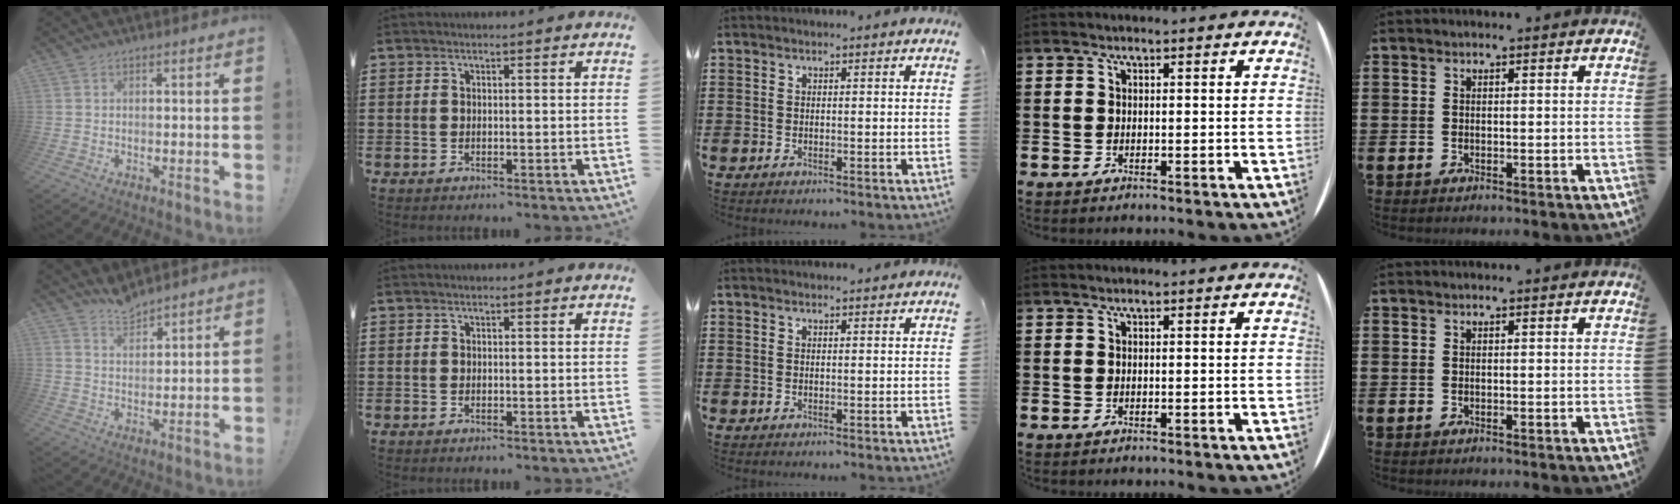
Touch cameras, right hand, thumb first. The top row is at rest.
{"thumb": {"total": 5.6, "force": [5.2, 1.5, 1.3], "torque": [-0.024, -0.036, 0.096]}, "middle": {"total": 0.7, "force": [0.7, 0.0, 0.1], "torque": [0.004, -0.004, 0.011]}}